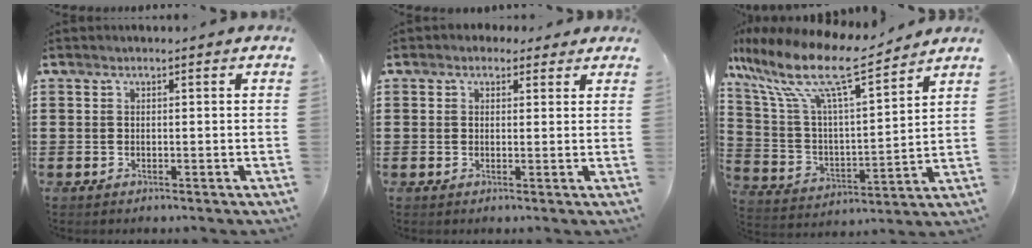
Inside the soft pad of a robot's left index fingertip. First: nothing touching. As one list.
[{"total": 2.0, "force": [1.3, 1.4, 0.4], "torque": [-0.005, 0.007, 0.022]}, {"total": 12.7, "force": [9.2, 2.4, 8.4], "torque": [-0.200, -0.049, 0.154]}]